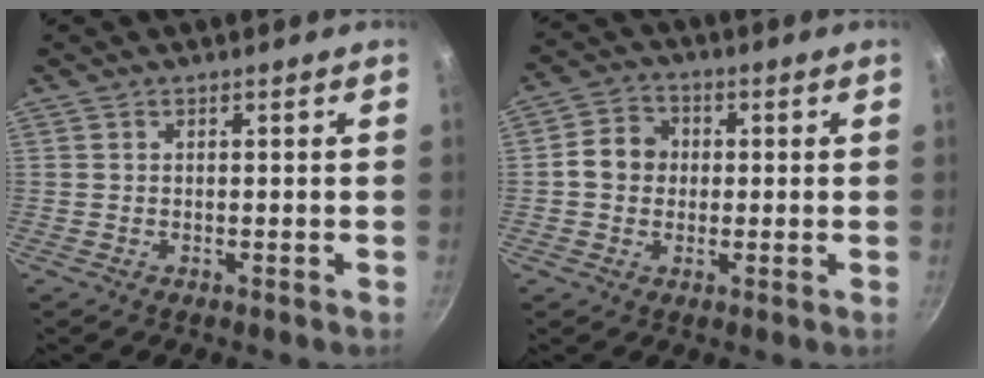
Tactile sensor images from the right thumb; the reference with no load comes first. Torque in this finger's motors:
{"motor_torque": [0.02, 1.47, 0.29, -0.41, 0.06]}